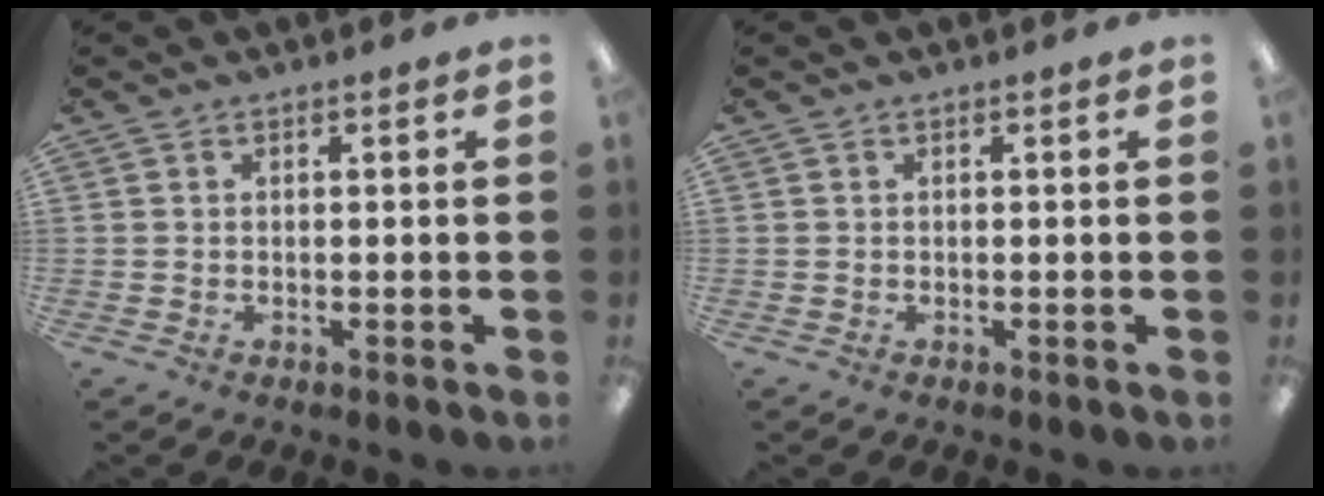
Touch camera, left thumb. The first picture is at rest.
{"total": 0.0}